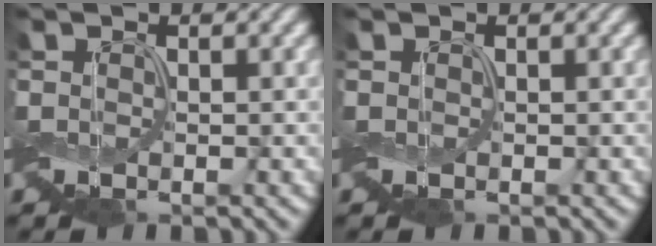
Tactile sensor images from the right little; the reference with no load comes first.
{"total": 0.0}